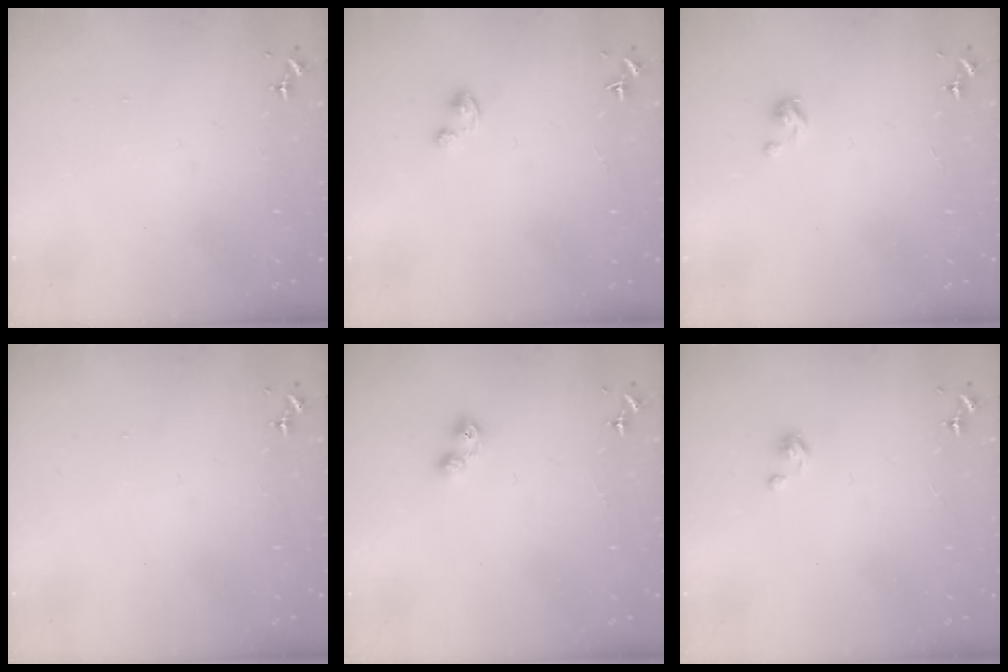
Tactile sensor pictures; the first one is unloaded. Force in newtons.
{"total": 2.5, "press": 2.5, "slide": 0.2}
{"total": 2.9, "press": 2.9, "slide": 0.2}
{"total": 1.3, "press": 1.0, "slide": 0.9}
{"total": 3.5, "press": 3.5, "slide": 0.4}
{"total": 2.7, "press": 2.7, "slide": 0.3}